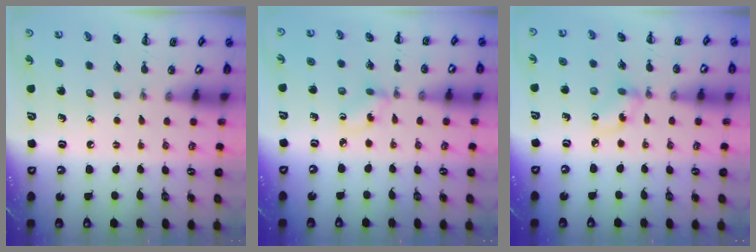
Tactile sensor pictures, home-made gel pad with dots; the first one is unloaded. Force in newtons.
{"total": 1.5, "press": 1.3, "slide": 0.7}
{"total": 3.0, "press": 2.9, "slide": 0.7}